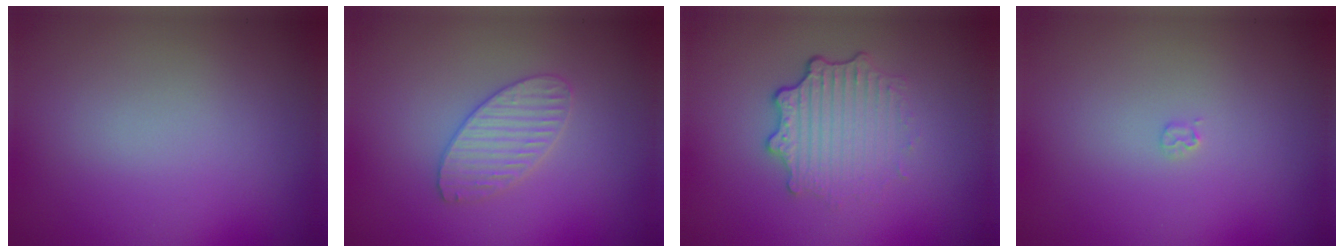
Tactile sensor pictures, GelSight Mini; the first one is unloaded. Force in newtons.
{"total": 2.6, "press": 2.6, "slide": 0.2}
{"total": 3.4, "press": 2.6, "slide": 2.1}
{"total": 0.5, "press": 0.5, "slide": 0.1}